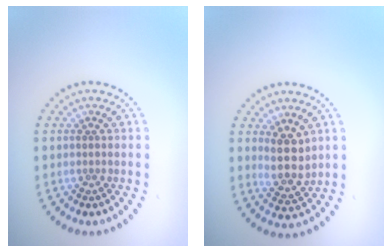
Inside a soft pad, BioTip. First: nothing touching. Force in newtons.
{"total": 3.2, "press": 2.8, "slide": 1.5}